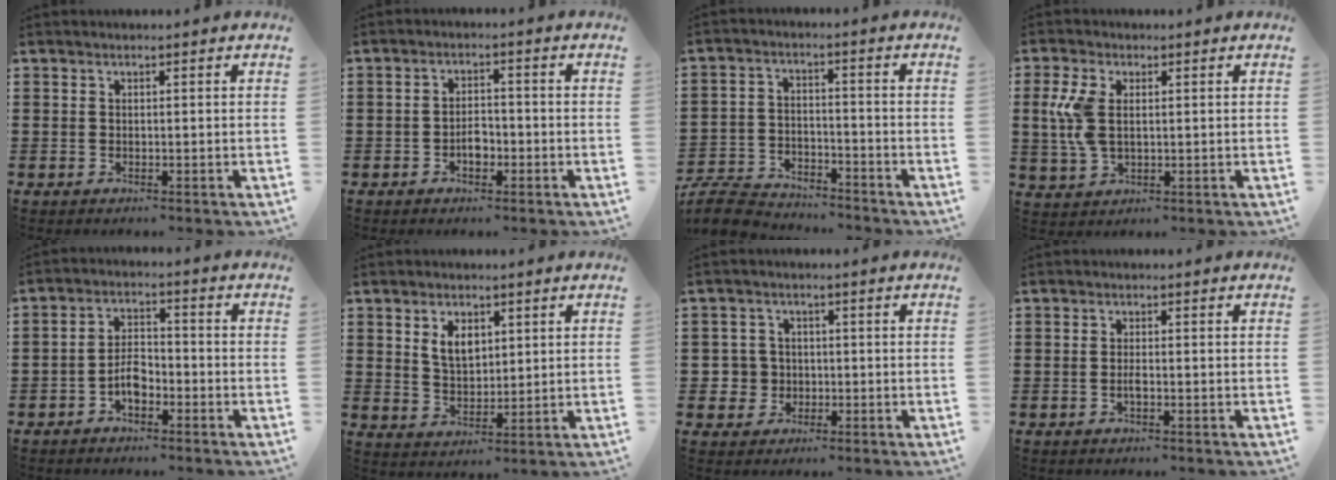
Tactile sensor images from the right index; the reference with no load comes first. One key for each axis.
{"total": 3.0, "fx": -1.3, "fy": 1.7, "fz": 2.1, "tx": -0.041, "ty": 0.004, "tz": -0.024}
{"total": 6.9, "fx": -6.6, "fy": 1.3, "fz": 1.1, "tx": -0.038, "ty": 0.009, "tz": -0.135}
{"total": 6.5, "fx": 1.0, "fy": 3.7, "fz": 5.2, "tx": -0.135, "ty": 0.003, "tz": 0.012}
{"total": 4.3, "fx": -2.0, "fy": 2.3, "fz": 3.0, "tx": -0.067, "ty": 0.002, "tz": -0.042}
{"total": 4.6, "fx": 2.0, "fy": 2.7, "fz": 3.1, "tx": -0.063, "ty": 0.007, "tz": 0.033}
{"total": 3.8, "fx": -0.6, "fy": 3.6, "fz": 0.8, "tx": -0.038, "ty": 0.007, "tz": -0.017}
{"total": 1.5, "fx": -0.5, "fy": 0.4, "fz": 1.3, "tx": -0.026, "ty": 0.000, "tz": -0.009}